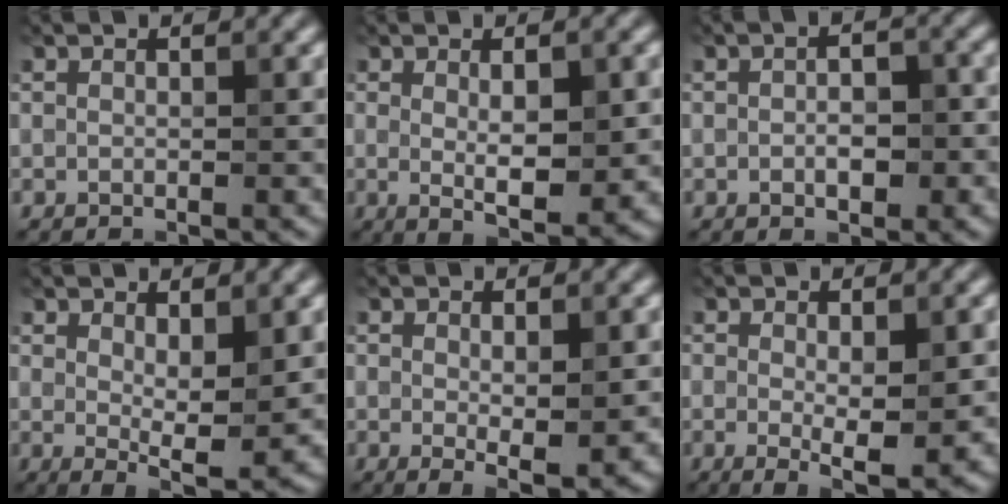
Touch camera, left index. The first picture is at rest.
{"total": 5.1, "force": [0.2, 1.4, 4.9], "torque": [-0.080, -0.009, 0.009]}
{"total": 3.3, "force": [-0.6, 1.7, 2.9], "torque": [-0.043, -0.001, -0.007]}
{"total": 4.4, "force": [0.8, 1.3, 4.1], "torque": [-0.065, -0.016, 0.018]}
{"total": 3.5, "force": [-0.1, 0.8, 3.4], "torque": [-0.052, -0.010, 0.004]}
{"total": 4.3, "force": [-0.4, 1.2, 4.1], "torque": [-0.067, -0.013, -0.002]}